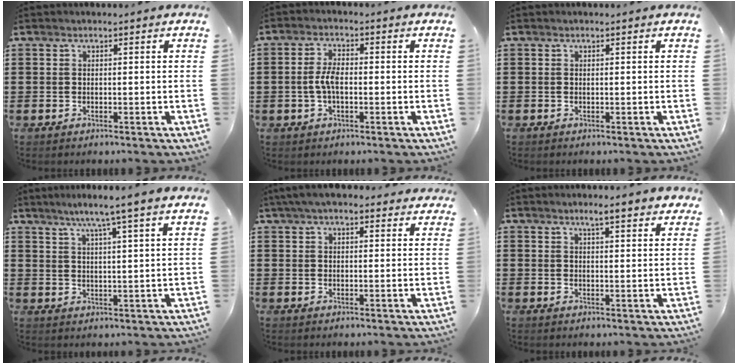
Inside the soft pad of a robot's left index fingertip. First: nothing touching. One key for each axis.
{"total": 4.2, "fx": -0.6, "fy": 1.9, "fz": 3.8, "tx": -0.084, "ty": 0.002, "tz": -0.015}
{"total": 0.0}
{"total": 5.6, "fx": 4.4, "fy": -1.1, "fz": 3.3, "tx": -0.078, "ty": -0.013, "tz": 0.073}
{"total": 4.9, "fx": 4.2, "fy": 1.2, "fz": 2.3, "tx": -0.056, "ty": -0.001, "tz": 0.077}
{"total": 3.9, "fx": 3.2, "fy": 0.2, "fz": 2.2, "tx": -0.050, "ty": 0.000, "tz": 0.056}